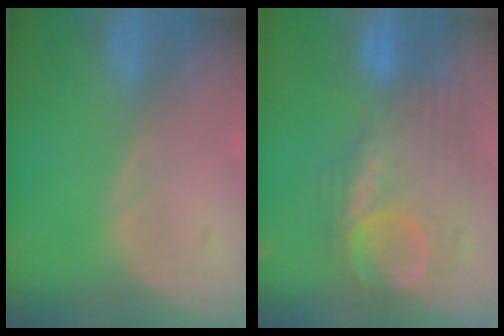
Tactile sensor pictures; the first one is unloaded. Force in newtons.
{"total": 10.4, "press": 9.9, "slide": 3.0}